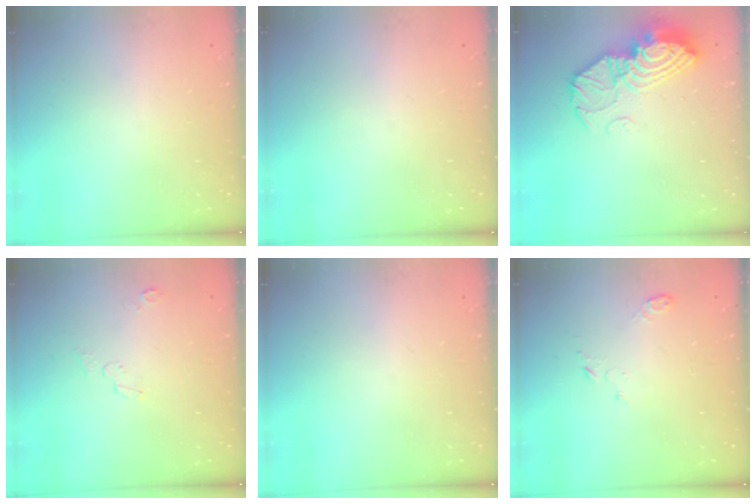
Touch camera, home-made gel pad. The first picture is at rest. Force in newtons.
{"total": 0.0}
{"total": 15.4, "press": 15.3, "slide": 1.3}
{"total": 3.2, "press": 3.2, "slide": 0.3}
{"total": 0.0}
{"total": 4.4, "press": 4.3, "slide": 0.7}